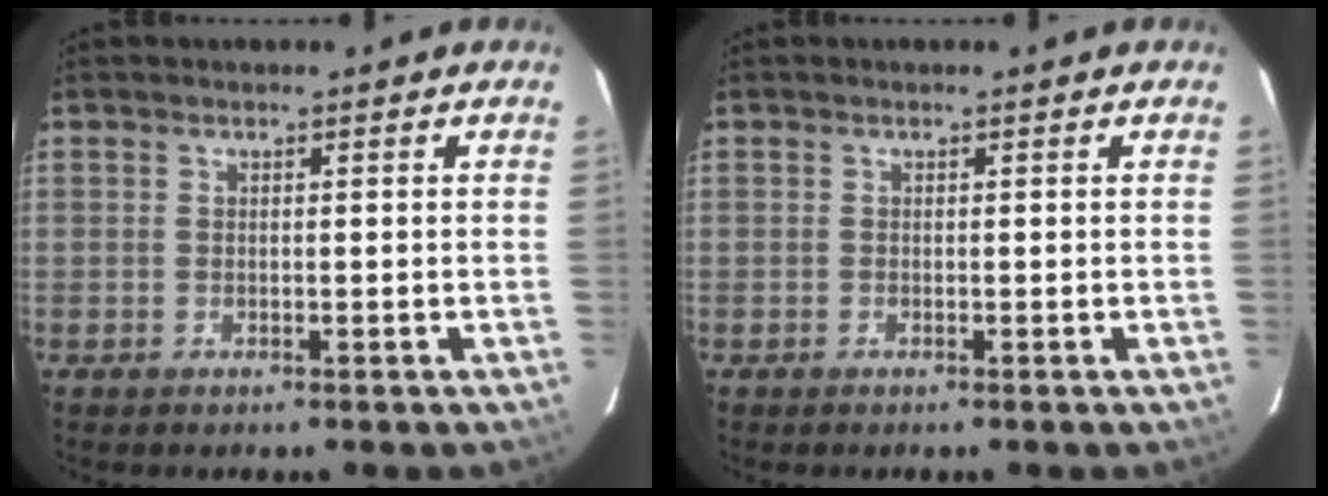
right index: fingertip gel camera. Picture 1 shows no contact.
{"total": 0.0}